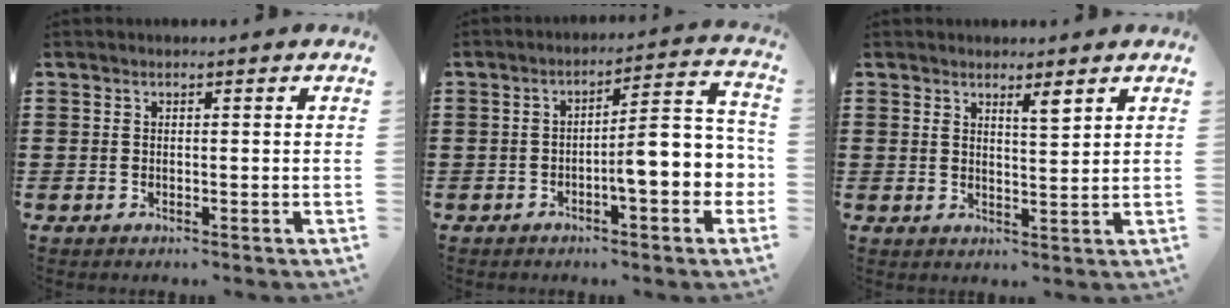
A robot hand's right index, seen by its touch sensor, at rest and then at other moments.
{"total": 8.0, "force": [-2.2, 1.9, 7.5], "torque": [-0.102, -0.018, -0.044]}
{"total": 2.5, "force": [2.0, 0.3, 1.4], "torque": [-0.021, -0.002, 0.034]}